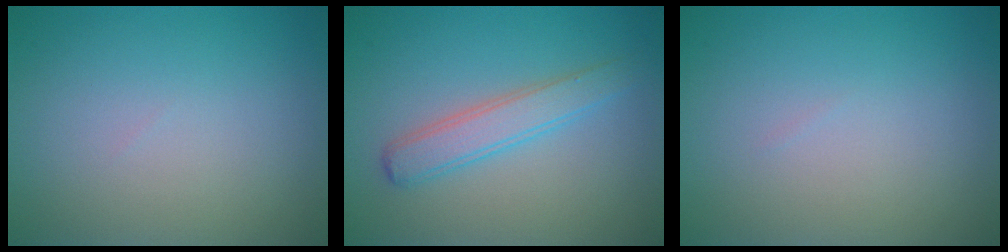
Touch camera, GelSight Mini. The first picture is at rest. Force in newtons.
{"total": 2.9, "press": 2.9, "slide": 0.0}
{"total": 0.0}